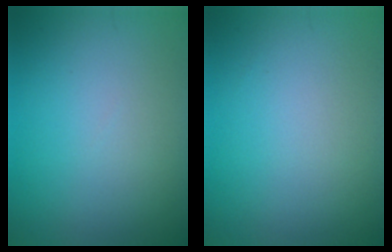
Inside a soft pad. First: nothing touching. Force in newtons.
{"total": 0.0}